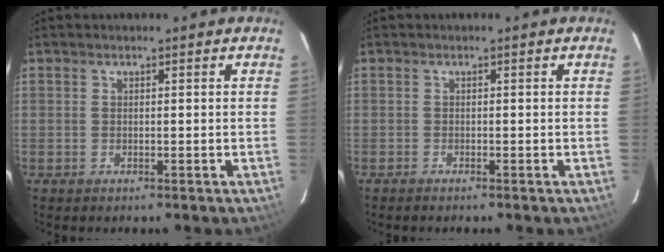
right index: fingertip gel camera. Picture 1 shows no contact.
{"total": 0.9, "force": [-0.8, 0.1, 0.3], "torque": [-0.010, -0.002, -0.015]}